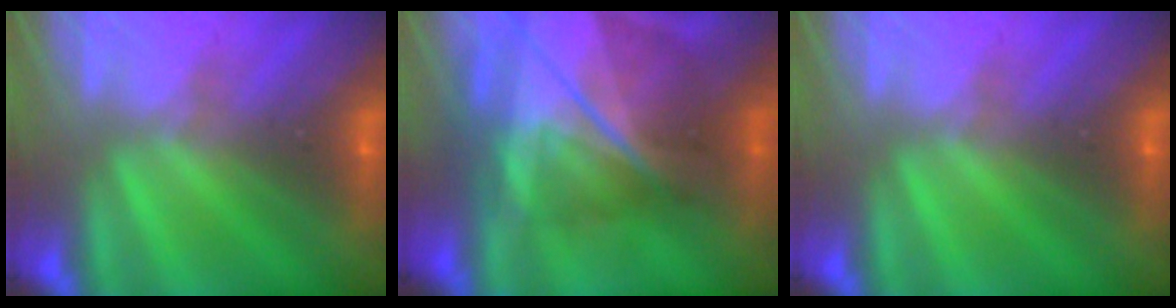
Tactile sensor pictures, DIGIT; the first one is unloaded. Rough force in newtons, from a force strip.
{"total": 8.8}
{"total": 0.0}